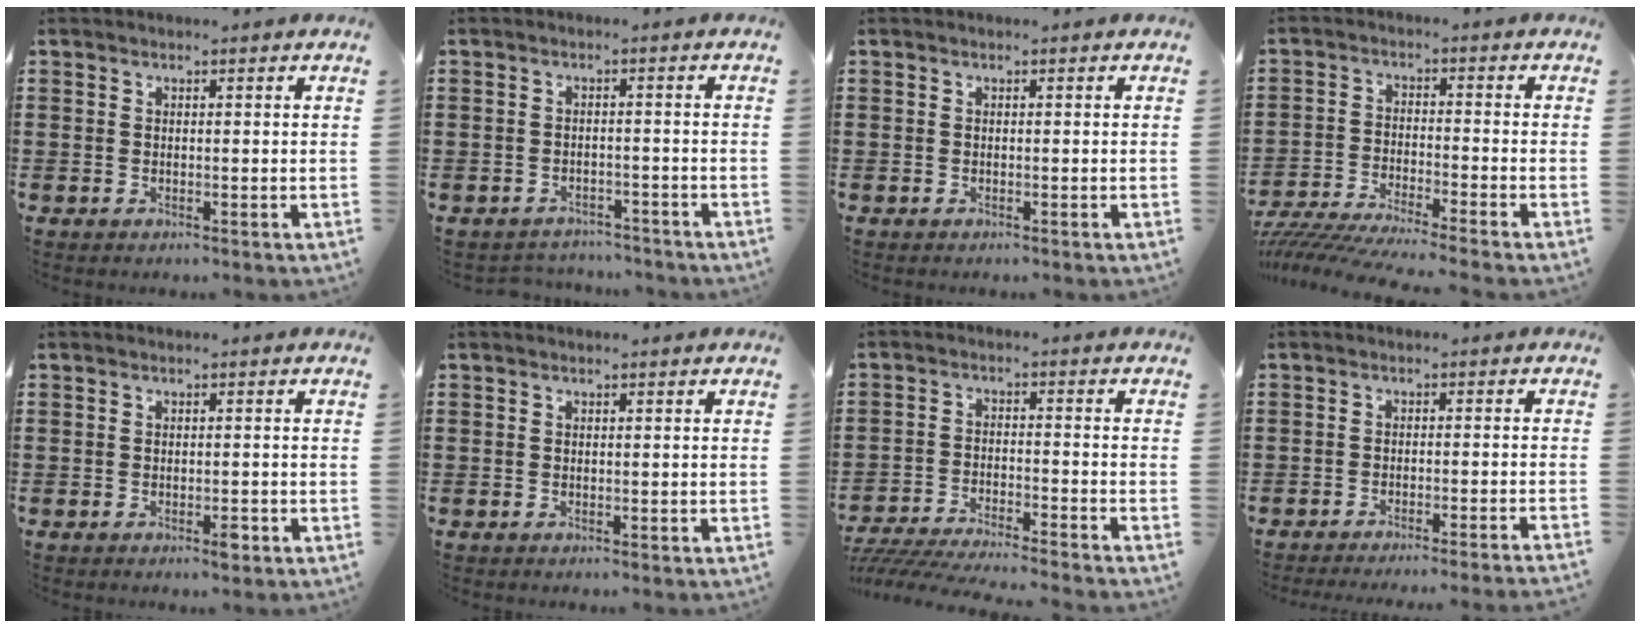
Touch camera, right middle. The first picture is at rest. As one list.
[{"total": 2.1, "force": [-2.1, 0.3, -0.2], "torque": [-0.006, -0.001, -0.046]}, {"total": 0.0}, {"total": 5.5, "force": [-5.2, -0.6, 1.6], "torque": [-0.046, -0.022, -0.108]}, {"total": 1.5, "force": [-0.9, 0.5, 1.1], "torque": [-0.021, -0.002, -0.015]}, {"total": 0.0}, {"total": 5.3, "force": [-5.1, 0.0, 1.3], "torque": [-0.034, -0.009, -0.104]}, {"total": 2.3, "force": [-2.1, -0.6, 0.6], "torque": [-0.012, -0.002, -0.044]}]